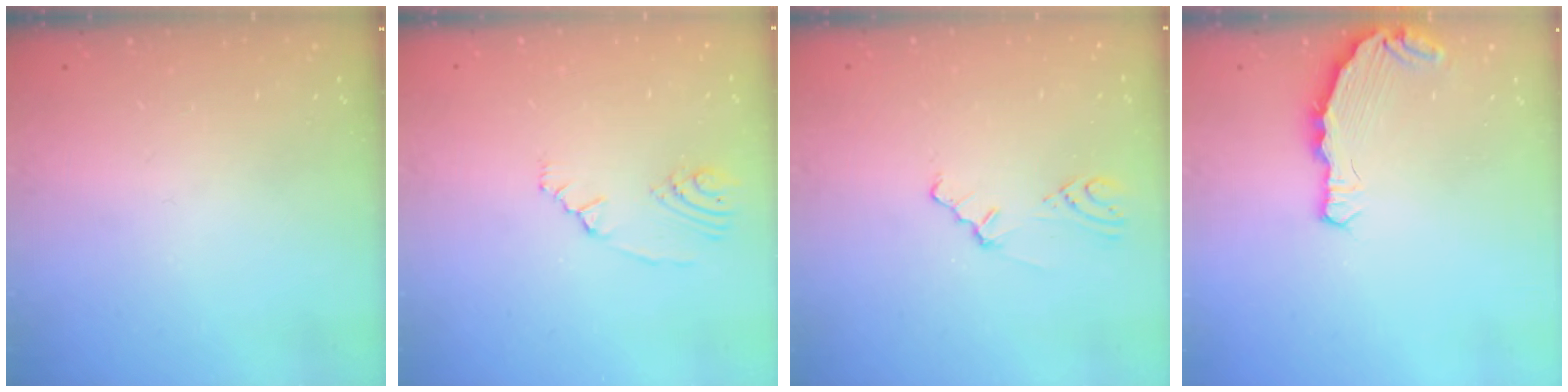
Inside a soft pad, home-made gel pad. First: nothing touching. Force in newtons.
{"total": 3.1, "press": 2.3, "slide": 2.1}
{"total": 2.0, "press": 1.9, "slide": 0.7}
{"total": 5.6, "press": 4.8, "slide": 2.9}